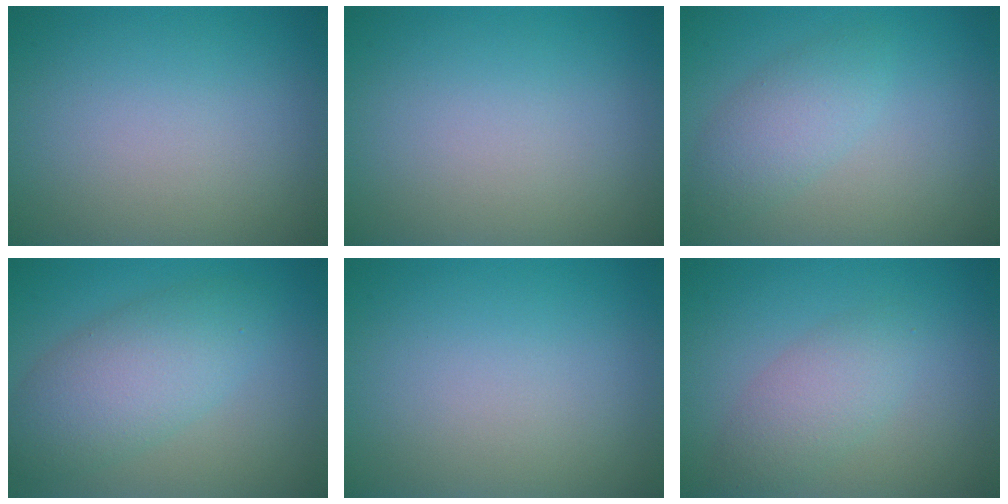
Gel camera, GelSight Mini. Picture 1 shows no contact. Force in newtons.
{"total": 0.0}
{"total": 2.9, "press": 2.9, "slide": 0.0}
{"total": 5.6, "press": 5.6, "slide": 0.2}
{"total": 0.0}
{"total": 2.9, "press": 2.8, "slide": 0.3}